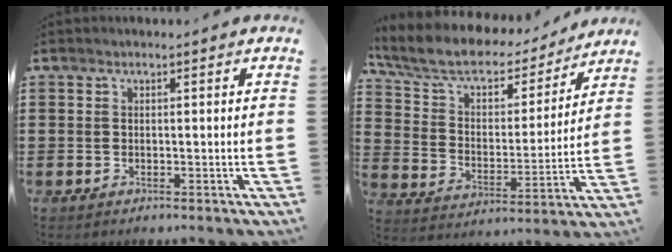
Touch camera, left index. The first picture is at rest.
{"total": 7.9, "force": [6.3, 3.1, 3.6], "torque": [-0.098, -0.036, 0.105]}